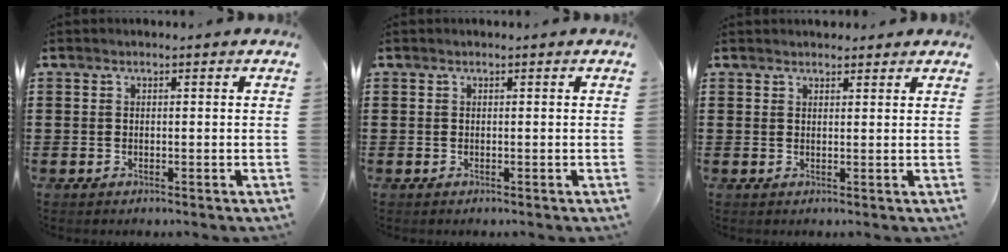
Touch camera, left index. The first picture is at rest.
{"total": 0.0}
{"total": 1.6, "force": [1.5, 0.4, 0.1], "torque": [-0.006, 0.004, 0.030]}